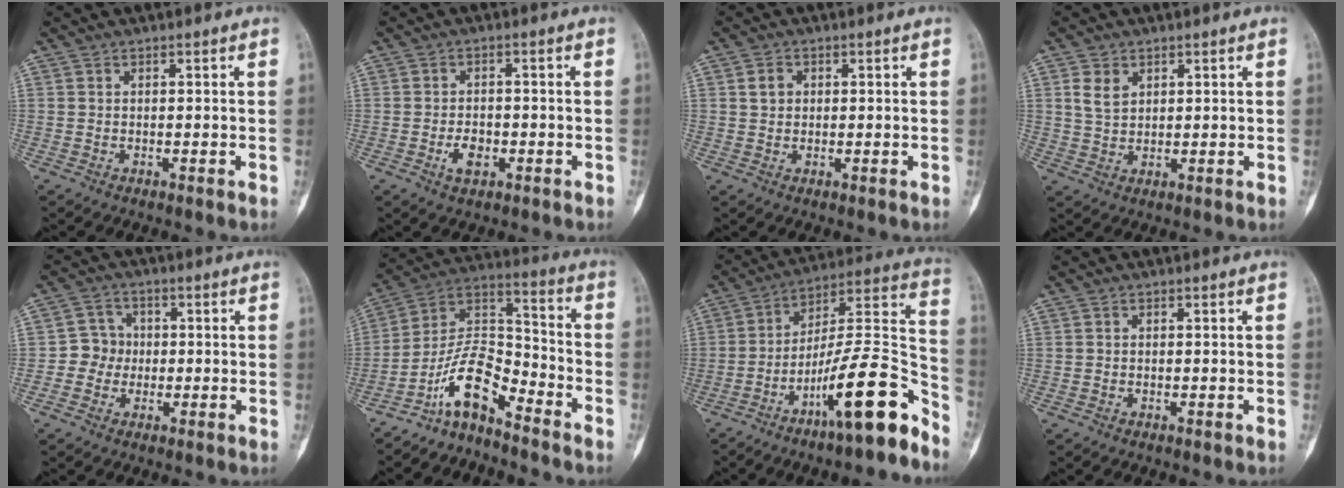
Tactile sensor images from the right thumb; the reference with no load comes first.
{"total": 3.8, "force": [-1.4, 2.3, 2.6], "torque": [-0.038, 0.005, -0.023]}
{"total": 2.5, "force": [0.6, 2.1, 1.2], "torque": [-0.013, 0.002, 0.010]}
{"total": 4.2, "force": [1.8, 2.9, 2.4], "torque": [-0.037, -0.006, 0.039]}
{"total": 4.8, "force": [-0.6, 4.6, 1.2], "torque": [0.014, 0.013, -0.021]}
{"total": 11.2, "force": [-8.0, 4.3, 6.6], "torque": [-0.114, 0.094, -0.159]}
{"total": 19.5, "force": [-12.1, 3.5, 14.9], "torque": [-0.236, 0.100, -0.198]}
{"total": 0.0}